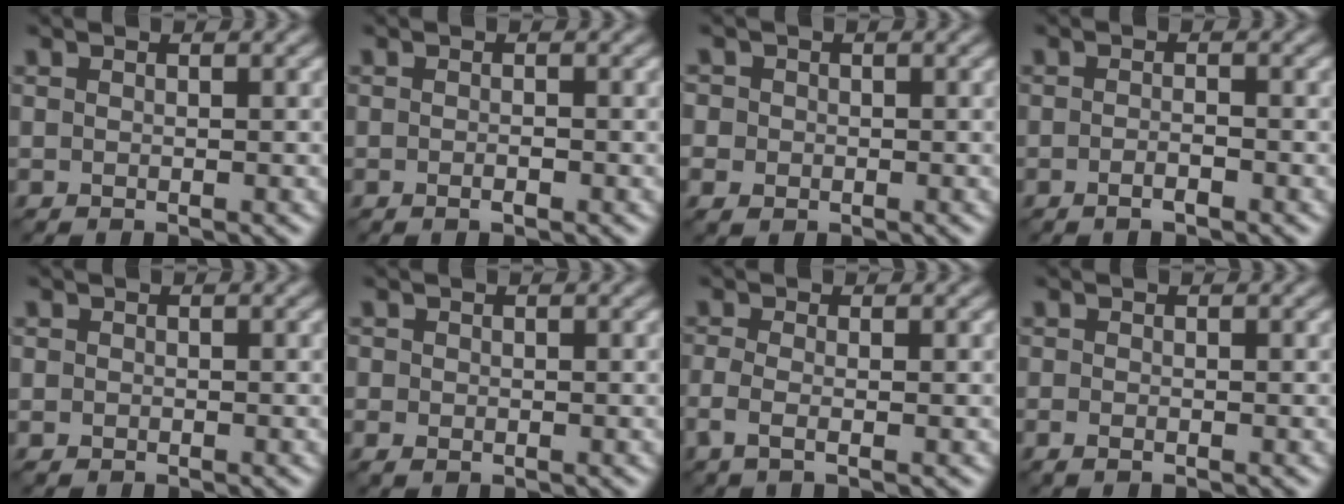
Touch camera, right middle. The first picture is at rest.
{"total": 0.8, "force": [-0.4, 0.2, 0.7], "torque": [-0.012, -0.001, -0.006]}
{"total": 2.2, "force": [-0.2, 2.1, 0.7], "torque": [-0.006, 0.002, -0.006]}
{"total": 1.3, "force": [-0.8, 0.3, 1.0], "torque": [-0.018, -0.001, -0.014]}
{"total": 0.6, "force": [-0.3, 0.6, 0.0], "torque": [0.004, -0.005, -0.006]}
{"total": 1.2, "force": [-0.3, 1.0, 0.5], "torque": [-0.008, -0.006, -0.008]}
{"total": 2.1, "force": [-0.9, 0.7, 1.8], "torque": [-0.042, -0.011, -0.025]}
{"total": 0.9, "force": [-0.5, 0.4, 0.6], "torque": [-0.014, -0.003, -0.010]}